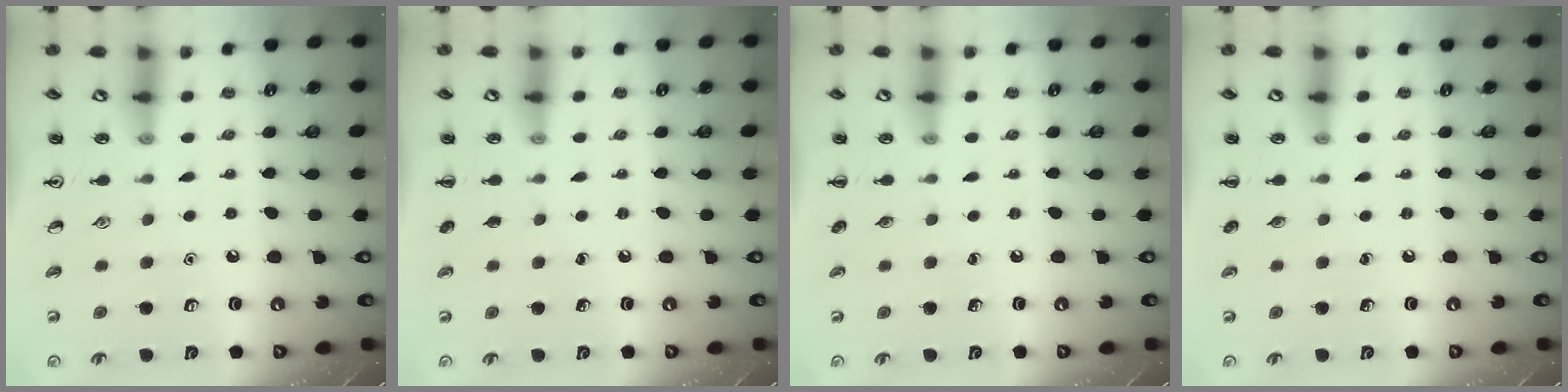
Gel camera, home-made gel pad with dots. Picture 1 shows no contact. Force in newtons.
{"total": 0.0}
{"total": 0.0}
{"total": 0.0}